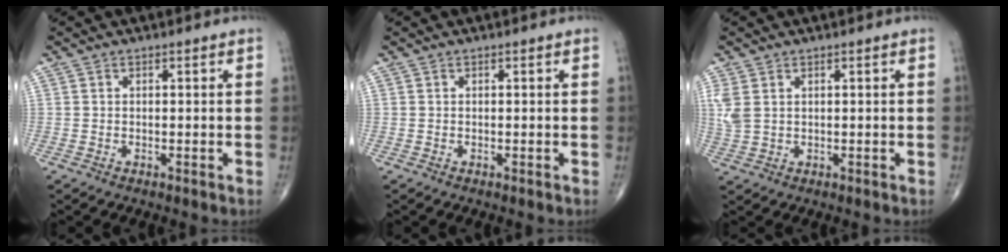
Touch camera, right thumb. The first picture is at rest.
{"total": 0.0}
{"total": 3.9, "force": [1.3, 2.5, 2.7], "torque": [-0.077, 0.004, 0.035]}